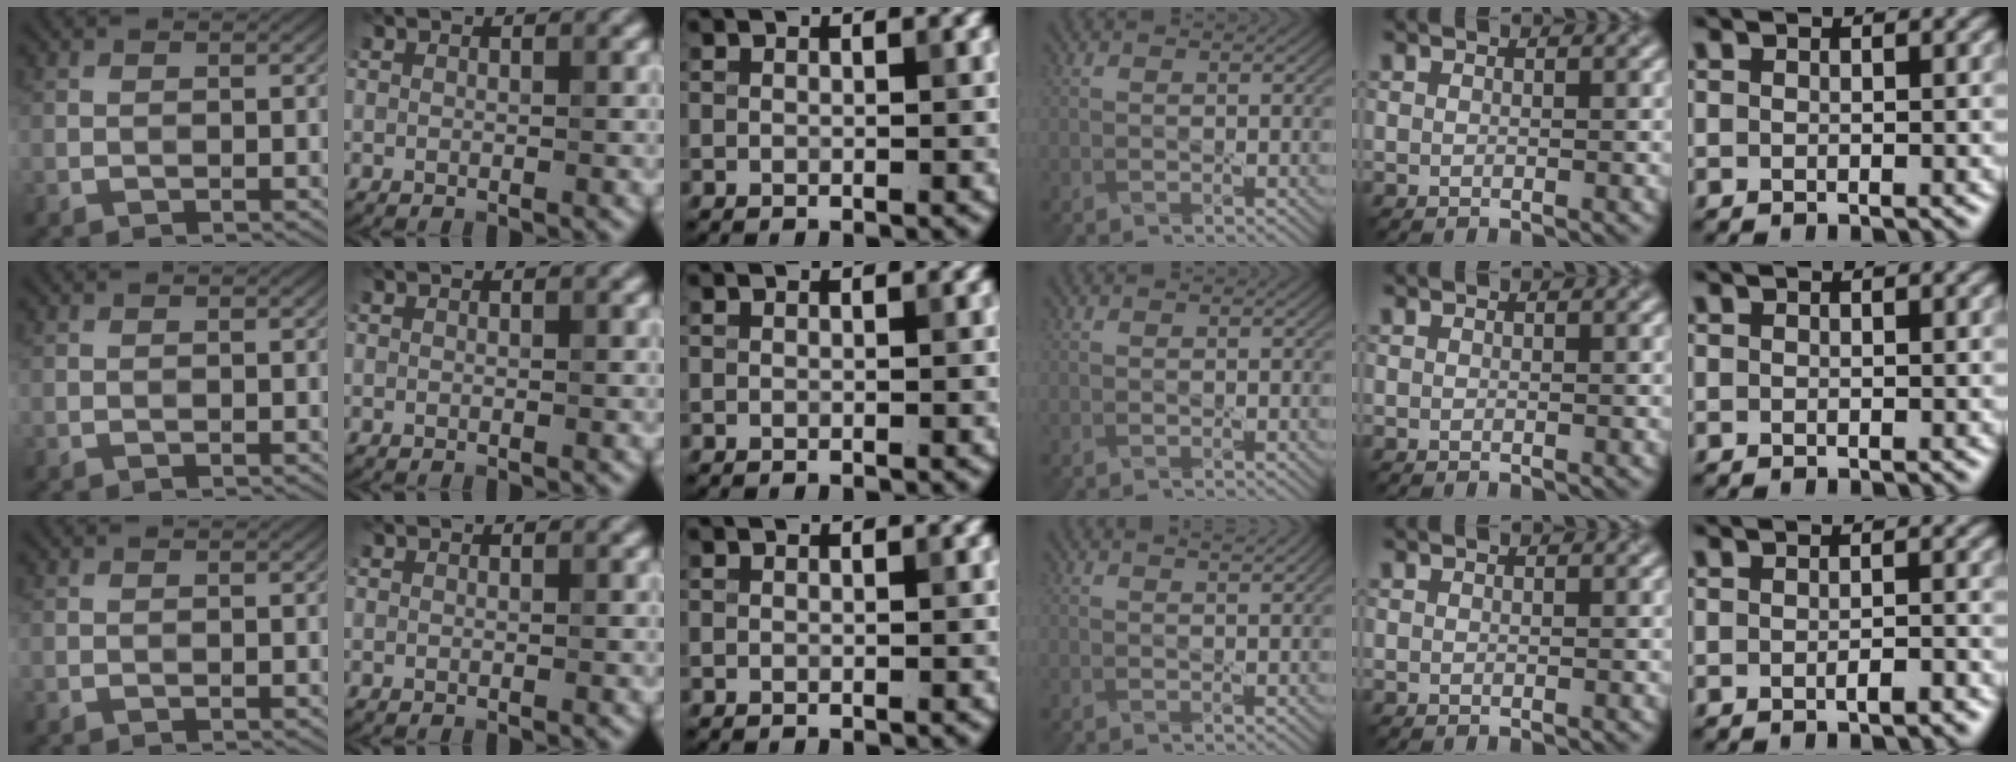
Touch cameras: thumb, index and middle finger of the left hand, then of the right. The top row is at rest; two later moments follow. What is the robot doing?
{"motion": "pour", "object": "sugar"}